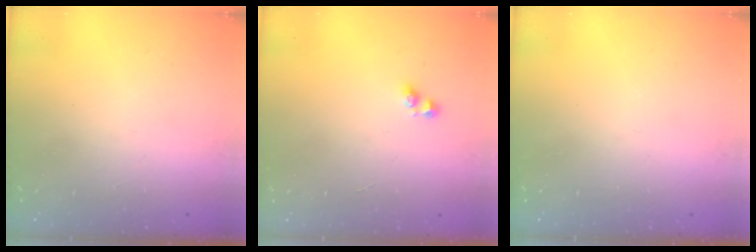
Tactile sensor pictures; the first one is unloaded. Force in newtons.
{"total": 2.5, "press": 2.2, "slide": 1.3}
{"total": 0.0}